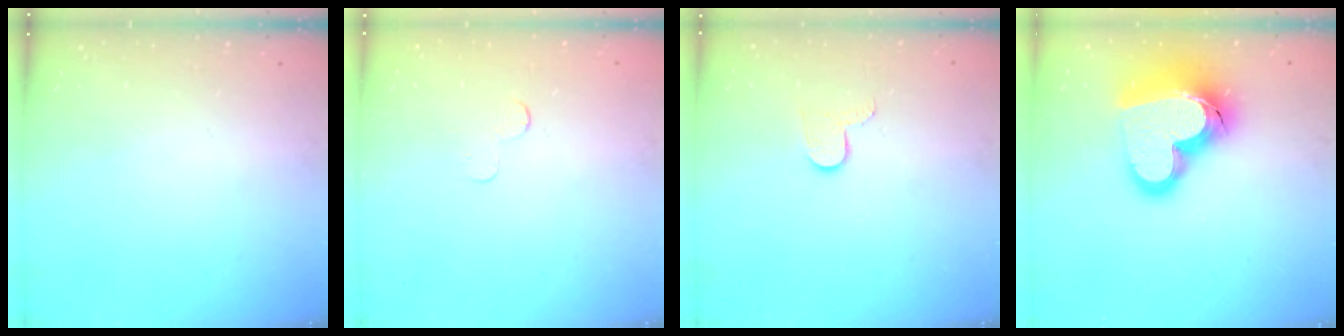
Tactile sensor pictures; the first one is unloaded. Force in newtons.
{"total": 2.3, "press": 2.3, "slide": 0.2}
{"total": 5.9, "press": 5.8, "slide": 0.5}
{"total": 23.0, "press": 22.9, "slide": 2.3}